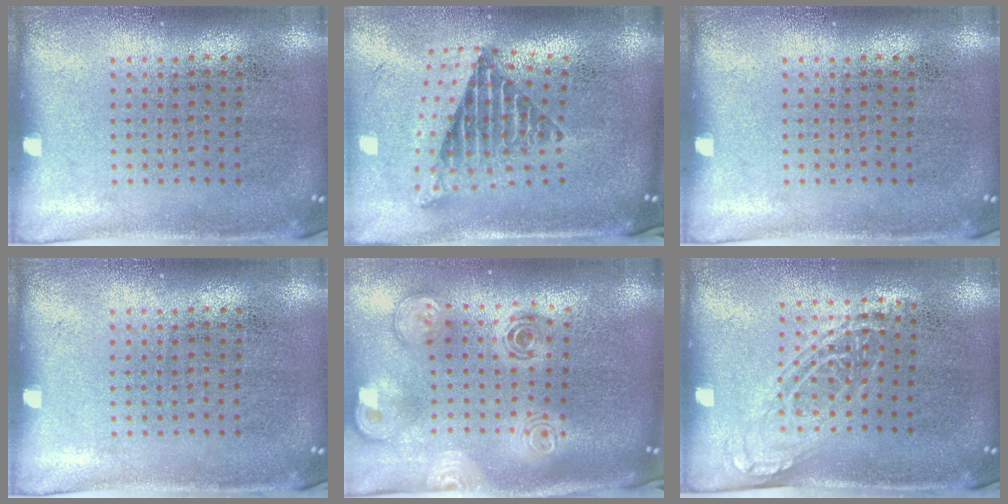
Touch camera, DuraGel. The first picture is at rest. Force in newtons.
{"total": 2.5, "press": 1.6, "slide": 1.9}
{"total": 0.0}
{"total": 0.0}
{"total": 2.9, "press": 2.1, "slide": 2.1}
{"total": 1.4, "press": 1.1, "slide": 0.8}